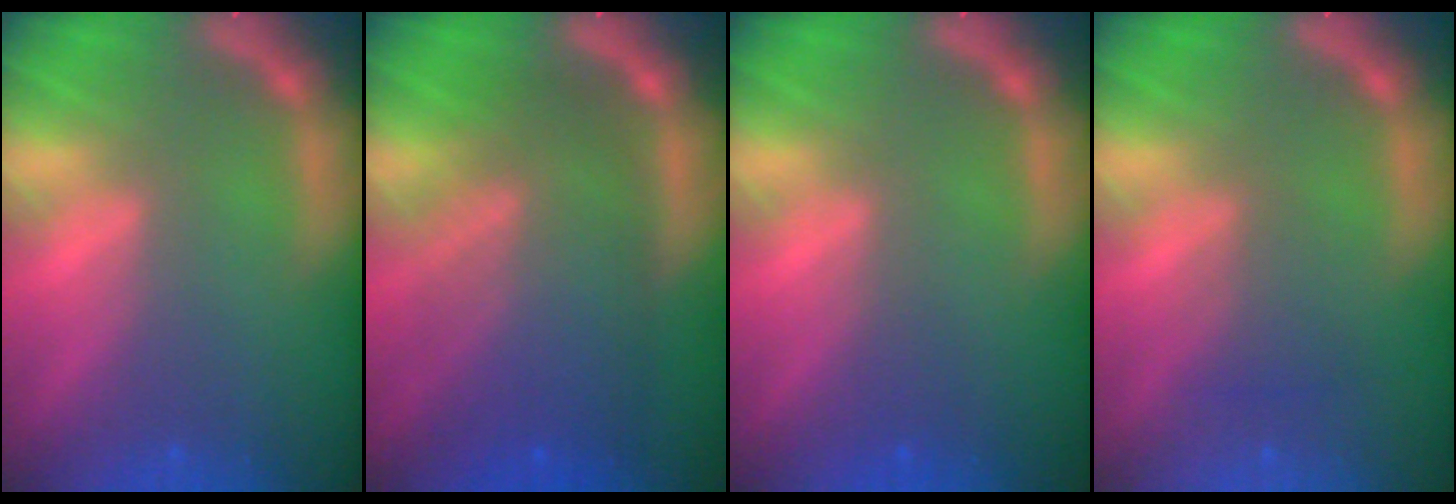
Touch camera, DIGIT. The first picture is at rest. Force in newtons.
{"total": 9.5}
{"total": 0.9}
{"total": 2.0}